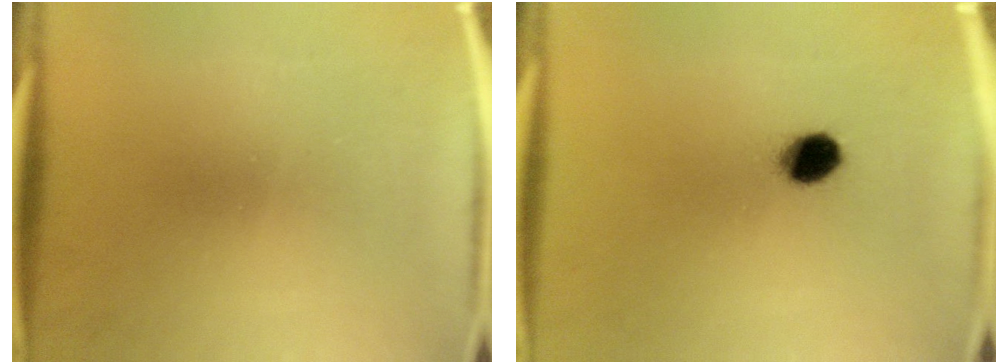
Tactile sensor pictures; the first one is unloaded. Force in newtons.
{"total": 5.5}